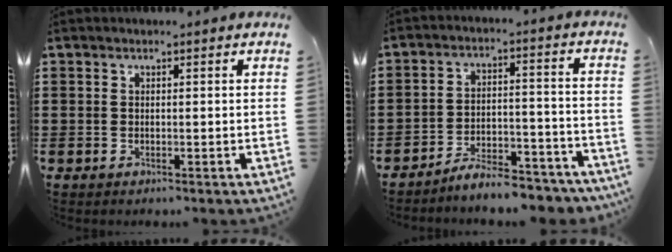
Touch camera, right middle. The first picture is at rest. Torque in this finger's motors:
{"motor_torque": [1.34, -0.80, 0.40, 0.03]}